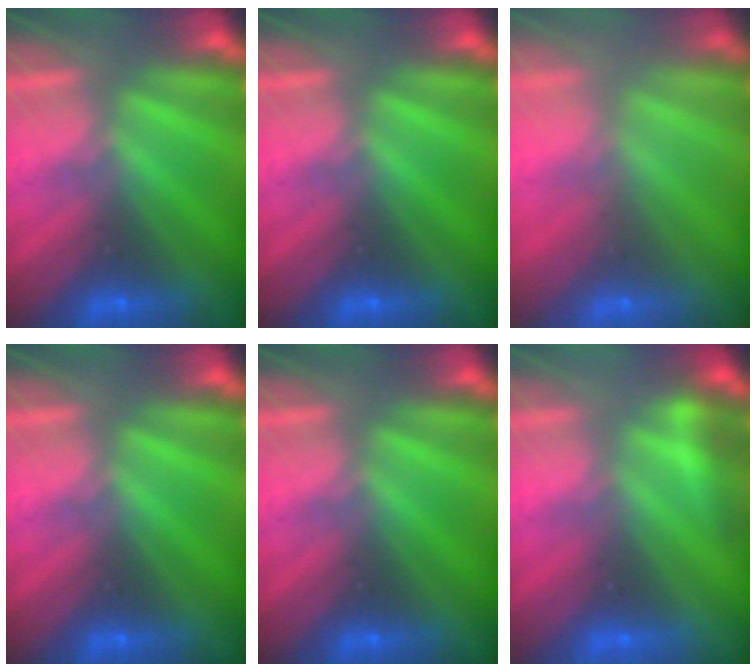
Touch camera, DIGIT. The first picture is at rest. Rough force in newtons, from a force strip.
{"total": 0.0}
{"total": 2.5}
{"total": 0.0}
{"total": 0.0}
{"total": 2.9}